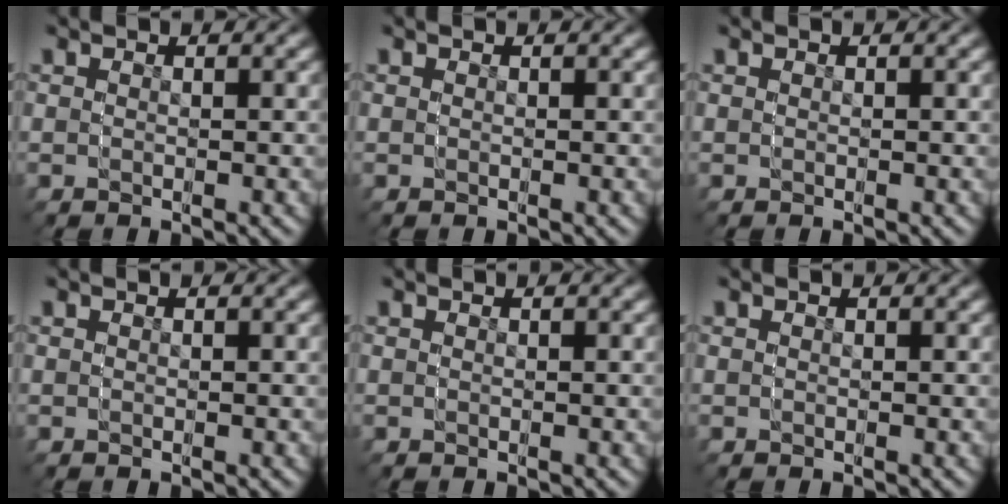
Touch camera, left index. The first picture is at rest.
{"total": 0.0}
{"total": 0.0}
{"total": 0.0}
{"total": 0.0}
{"total": 0.0}